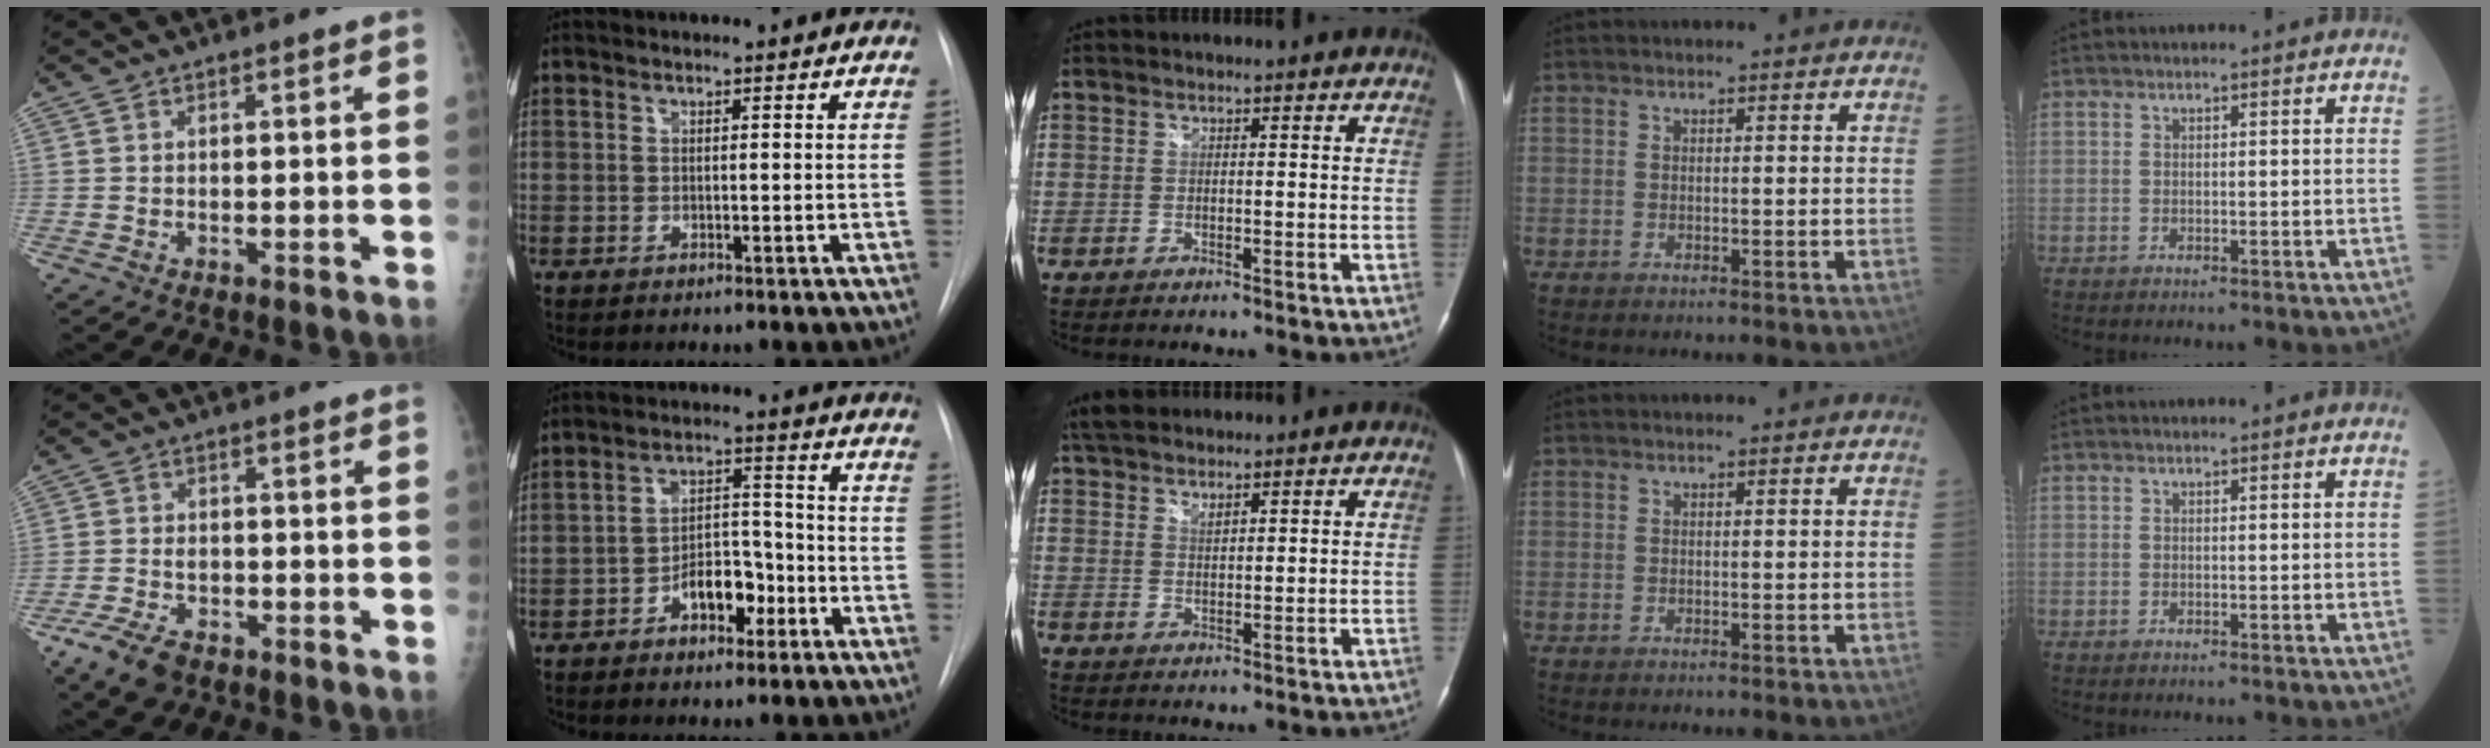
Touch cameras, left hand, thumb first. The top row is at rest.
{"thumb": {"total": 7.1, "force": [-4.6, 3.7, 3.9], "torque": [-0.081, 0.011, -0.082]}, "index": {"total": 7.5, "force": [-5.1, 3.4, 4.4], "torque": [-0.070, 0.021, -0.082]}, "middle": {"total": 5.6, "force": [4.7, 1.8, 2.5], "torque": [-0.048, 0.012, 0.088]}}